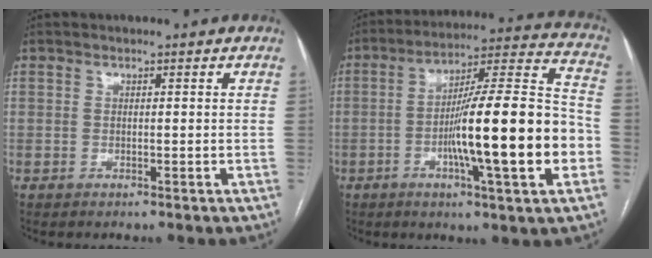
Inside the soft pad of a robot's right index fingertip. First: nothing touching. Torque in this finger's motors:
{"motor_torque": [2.14, 0.00, 1.05, 0.21]}